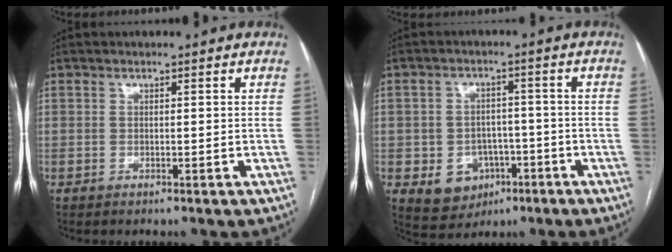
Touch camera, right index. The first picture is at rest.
{"total": 7.5, "force": [-2.8, 6.2, 3.0], "torque": [-0.047, 0.011, -0.030]}